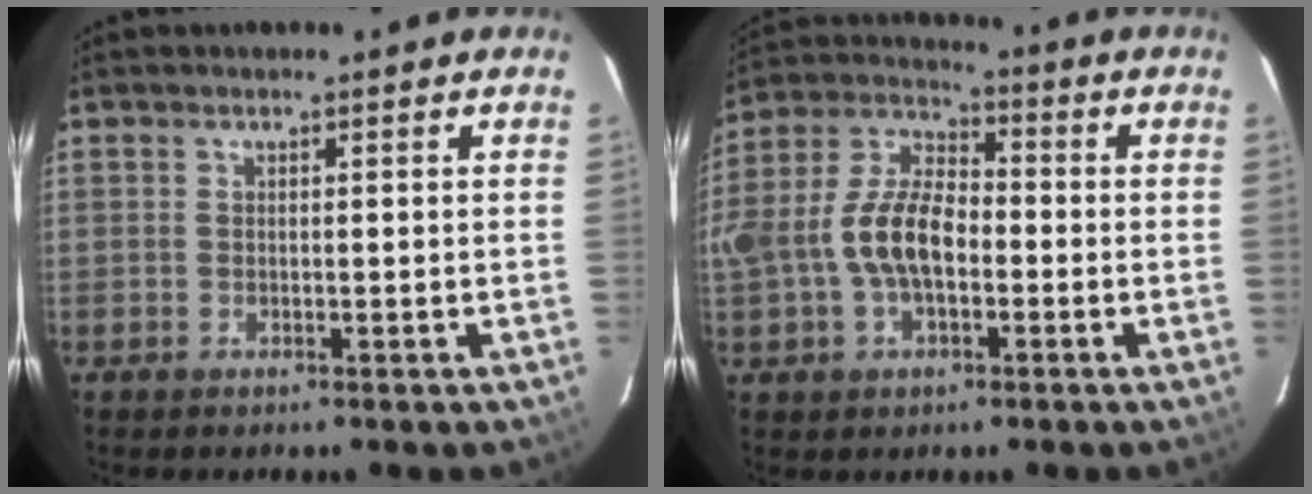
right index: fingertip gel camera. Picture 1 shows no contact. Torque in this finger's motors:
{"motor_torque": [0.51, -0.16, 0.41, 0.21]}